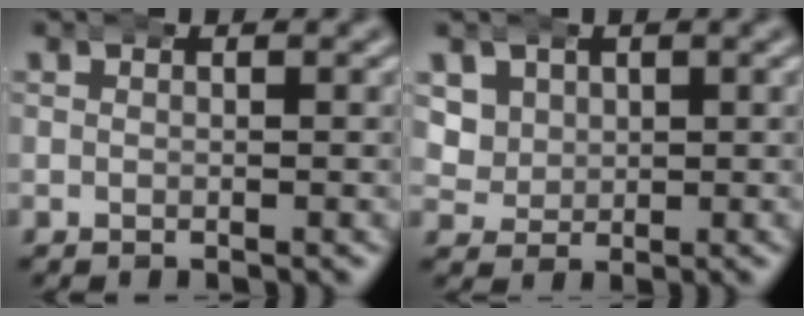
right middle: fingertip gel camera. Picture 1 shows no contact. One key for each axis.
{"total": 4.8, "fx": 1.9, "fy": 4.1, "fz": 1.7, "tx": -0.040, "ty": -0.011, "tz": 0.039}